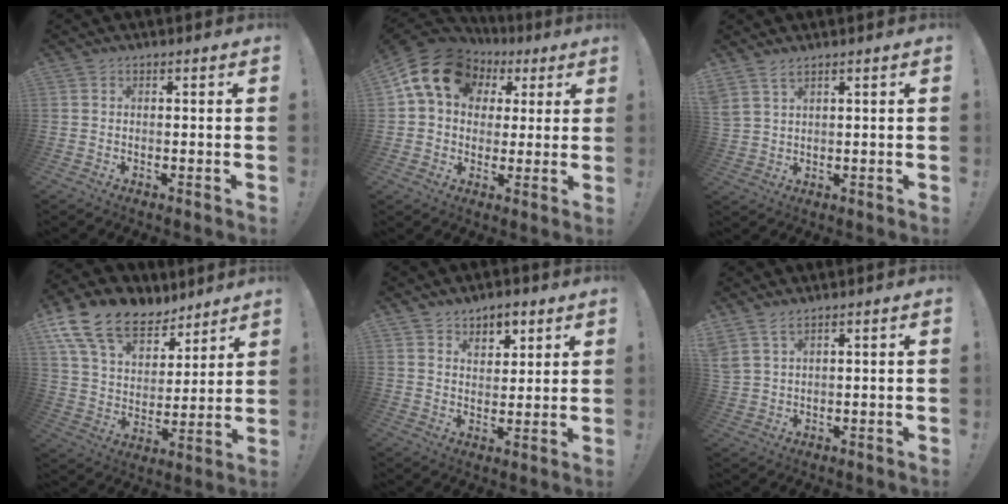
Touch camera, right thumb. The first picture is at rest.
{"total": 15.7, "force": [6.4, 11.4, 8.6], "torque": [-0.134, -0.015, 0.122]}
{"total": 3.3, "force": [2.6, 0.5, 2.0], "torque": [-0.047, -0.011, 0.051]}
{"total": 17.3, "force": [11.9, 9.7, 8.0], "torque": [-0.144, -0.074, 0.223]}
{"total": 6.0, "force": [4.2, 4.1, 1.5], "torque": [-0.004, -0.033, 0.076]}
{"total": 3.8, "force": [3.1, 0.8, 2.1], "torque": [-0.050, -0.011, 0.061]}